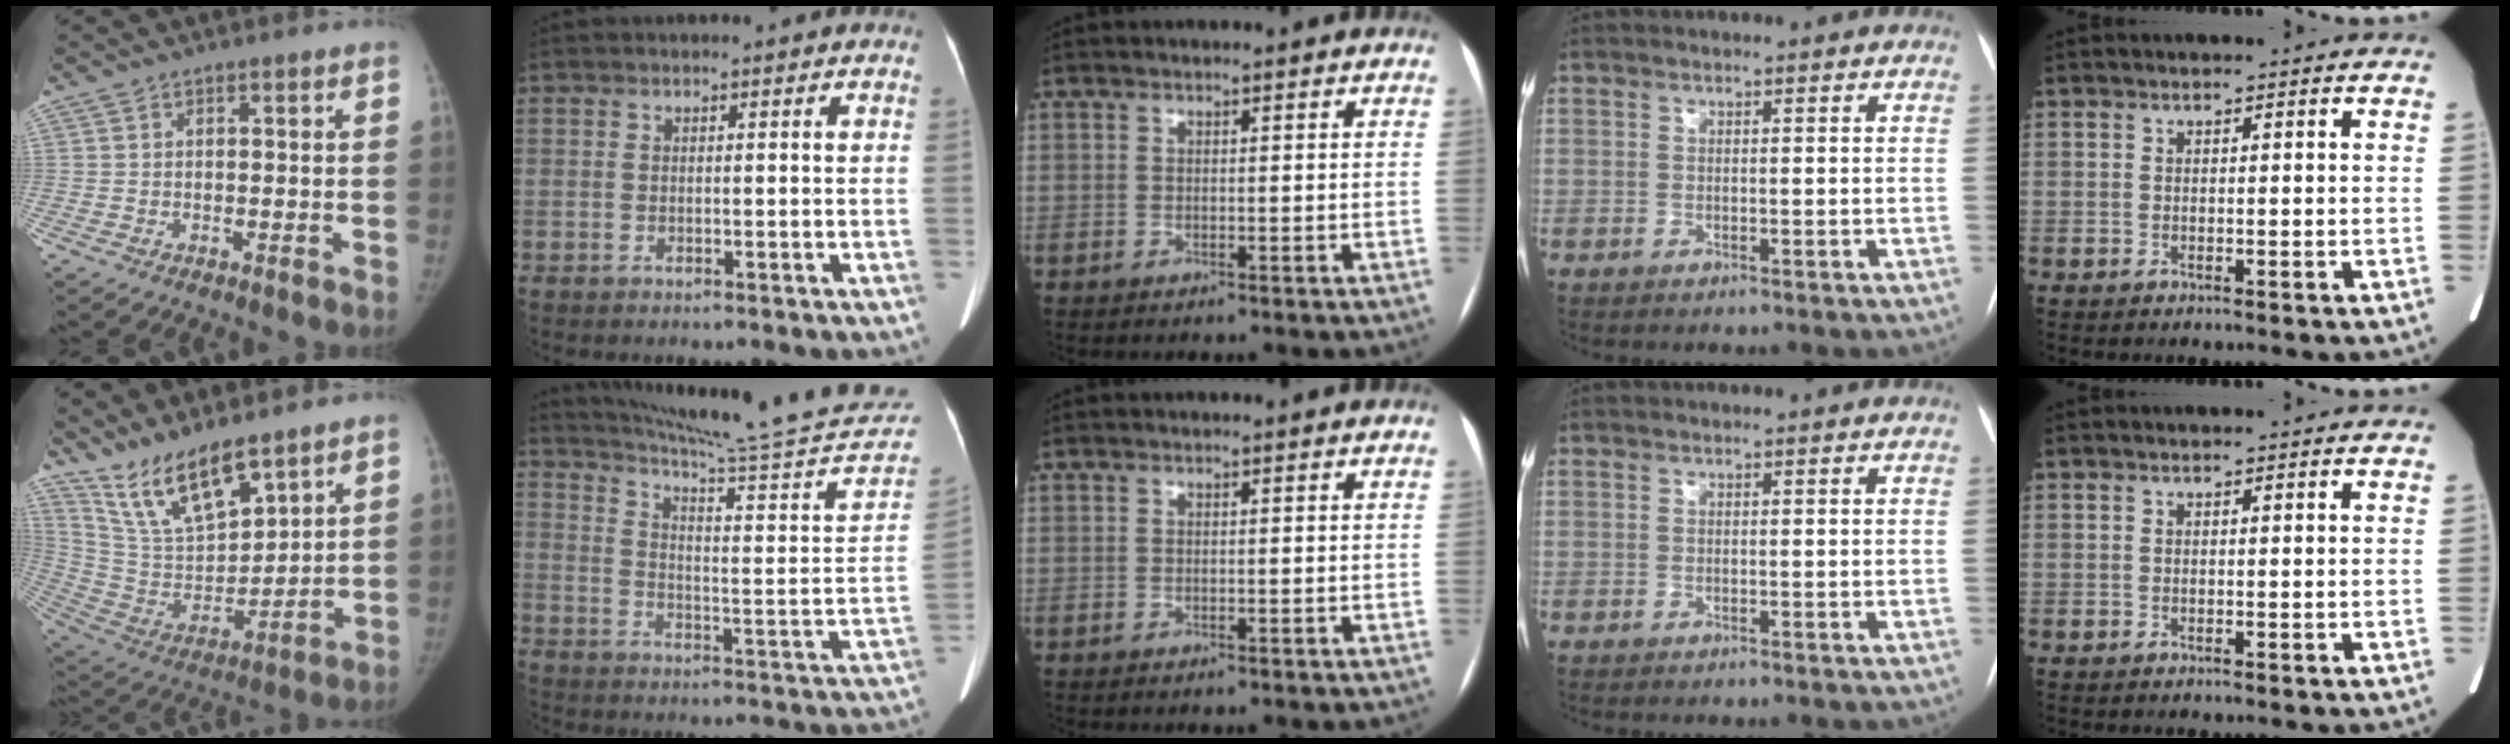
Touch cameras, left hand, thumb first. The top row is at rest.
{"thumb": {"total": 14.8, "force": [11.4, 4.6, 8.3], "torque": [-0.128, -0.063, 0.232]}, "index": {"total": 30.3, "force": [27.8, 0.3, 12.1], "torque": [-0.189, -0.122, 0.353]}}